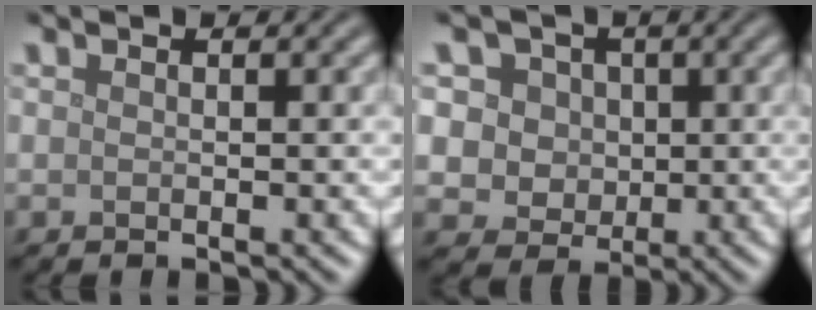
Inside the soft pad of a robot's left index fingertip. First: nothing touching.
{"total": 6.7, "force": [2.5, 5.4, 3.0], "torque": [-0.048, 0.014, 0.017]}